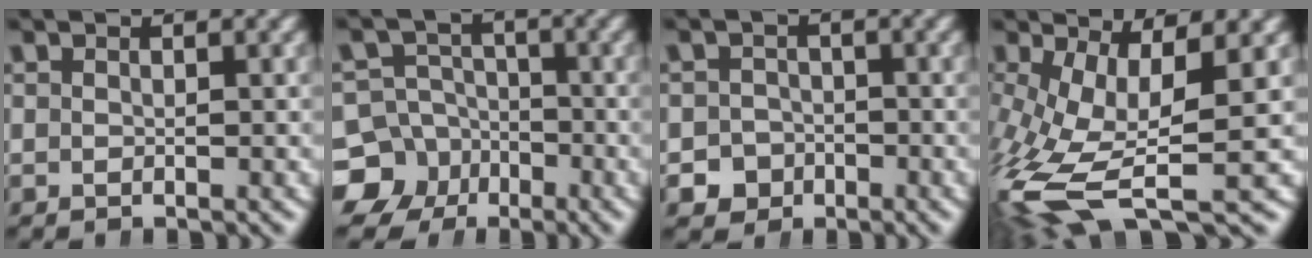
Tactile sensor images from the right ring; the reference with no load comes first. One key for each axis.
{"total": 11.8, "fx": -4.1, "fy": 10.5, "fz": 3.6, "tx": -0.065, "ty": -0.053, "tz": -0.069}
{"total": 5.6, "fx": -2.7, "fy": 4.9, "fz": 0.7, "tx": -0.021, "ty": -0.019, "tz": -0.046}
{"total": 9.5, "fx": -3.4, "fy": 5.3, "fz": 7.1, "tx": -0.179, "ty": -0.062, "tz": -0.025}